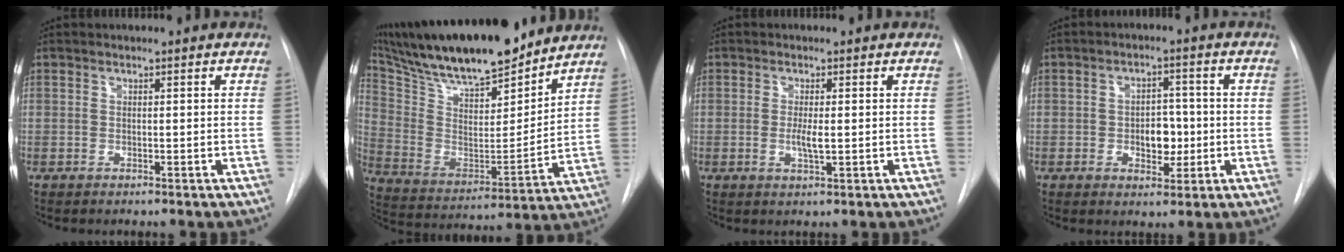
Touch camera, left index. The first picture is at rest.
{"total": 23.6, "force": [19.6, 4.9, 12.0], "torque": [-0.226, -0.004, 0.327]}
{"total": 2.4, "force": [-0.9, 0.5, 2.2], "torque": [-0.045, -0.010, -0.013]}
{"total": 5.2, "force": [-1.6, 3.2, 3.8], "torque": [-0.050, 0.003, -0.017]}